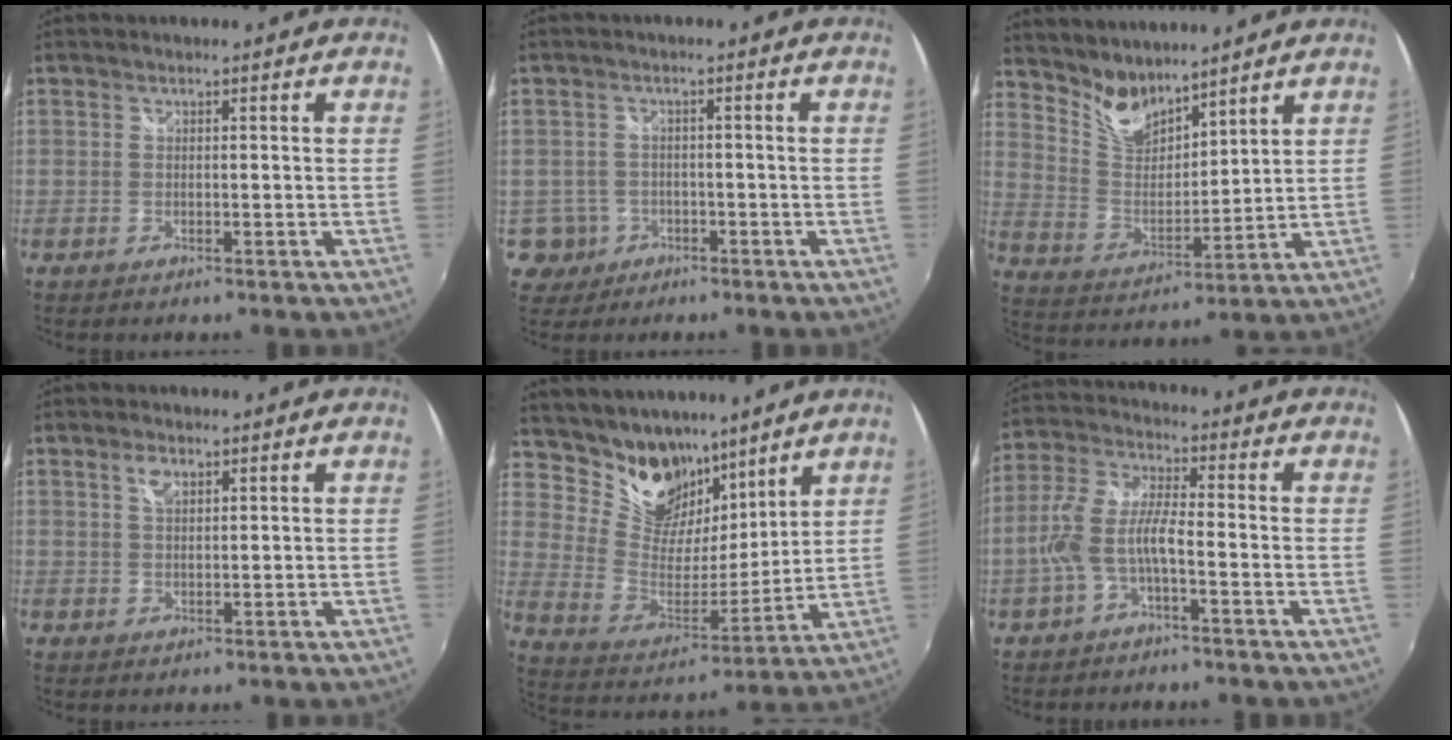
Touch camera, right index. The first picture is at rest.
{"total": 4.6, "force": [-1.8, 4.3, 0.3], "torque": [-0.019, 0.010, -0.027]}
{"total": 9.3, "force": [8.2, 3.4, 2.8], "torque": [-0.058, -0.003, 0.164]}
{"total": 2.7, "force": [1.4, 1.3, 1.9], "torque": [-0.033, 0.003, 0.024]}
{"total": 15.9, "force": [11.5, 9.2, 6.0], "torque": [-0.140, 0.006, 0.217]}
{"total": 7.5, "force": [-2.7, 1.9, 6.7], "torque": [-0.155, 0.009, -0.052]}